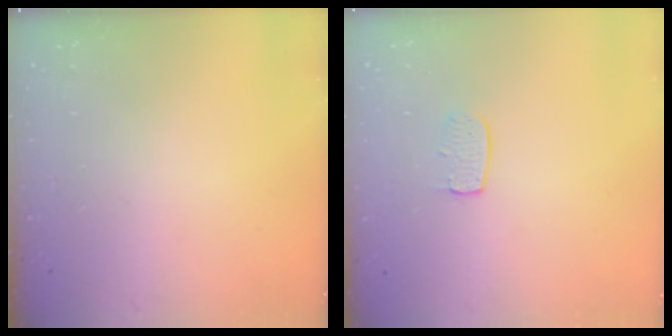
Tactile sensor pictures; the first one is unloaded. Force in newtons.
{"total": 5.6, "press": 5.6, "slide": 0.4}